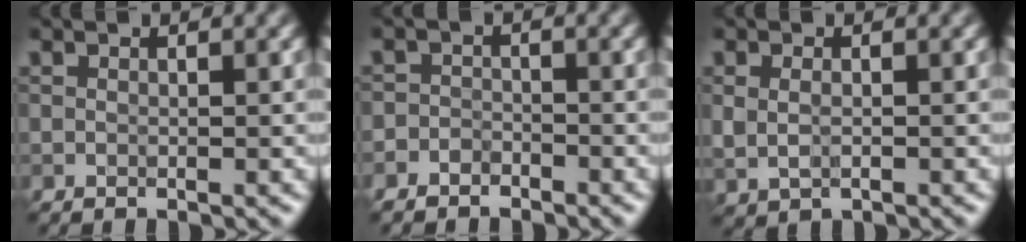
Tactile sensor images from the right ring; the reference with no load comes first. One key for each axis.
{"total": 2.1, "fx": -1.6, "fy": 1.3, "fz": 0.1, "tx": 0.018, "ty": 0.008, "tz": -0.038}
{"total": 1.5, "fx": 0.0, "fy": 1.0, "fz": 1.1, "tx": -0.026, "ty": -0.003, "tz": 0.004}